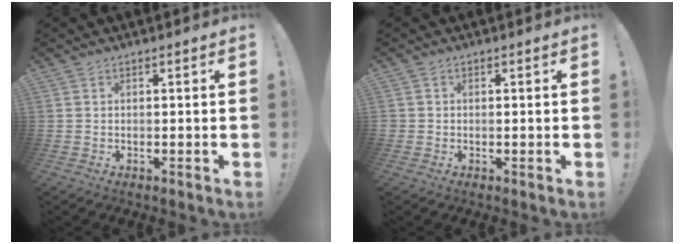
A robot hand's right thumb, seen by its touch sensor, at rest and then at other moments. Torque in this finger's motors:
{"motor_torque": [-0.09, 0.20, -0.17, -0.15, 0.07]}